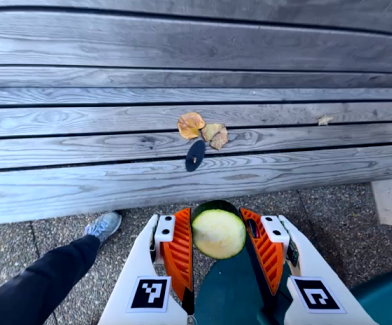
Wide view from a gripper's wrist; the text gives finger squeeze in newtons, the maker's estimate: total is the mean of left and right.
{"total": 9.7, "left": 9.4, "right": 9.9}